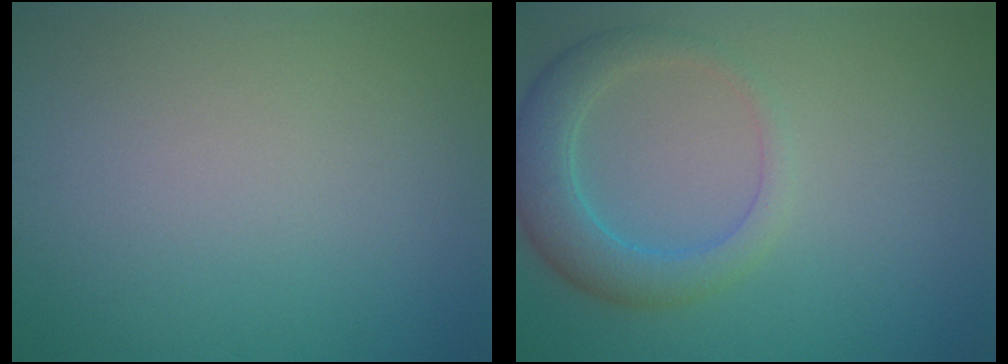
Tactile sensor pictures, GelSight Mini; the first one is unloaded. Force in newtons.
{"total": 4.2, "press": 4.2, "slide": 0.2}